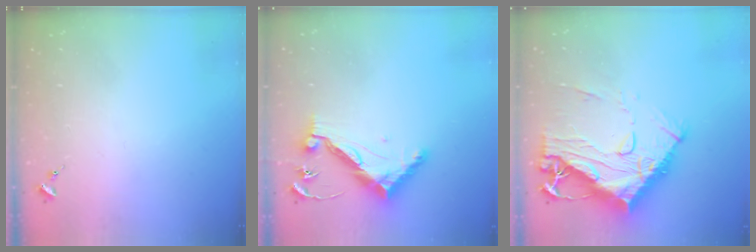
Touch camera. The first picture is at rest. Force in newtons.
{"total": 13.0, "press": 13.0, "slide": 0.6}
{"total": 23.2, "press": 23.1, "slide": 2.2}